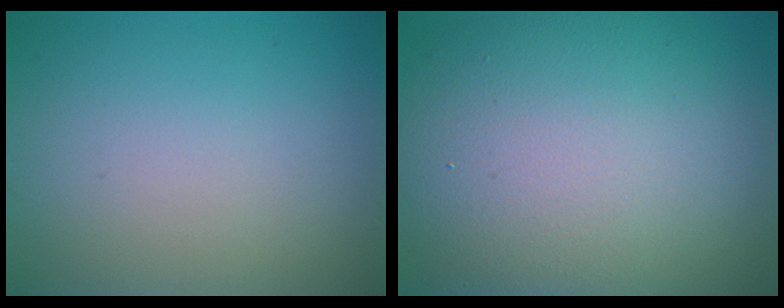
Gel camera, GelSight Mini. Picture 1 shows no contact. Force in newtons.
{"total": 14.6, "press": 14.5, "slide": 0.7}